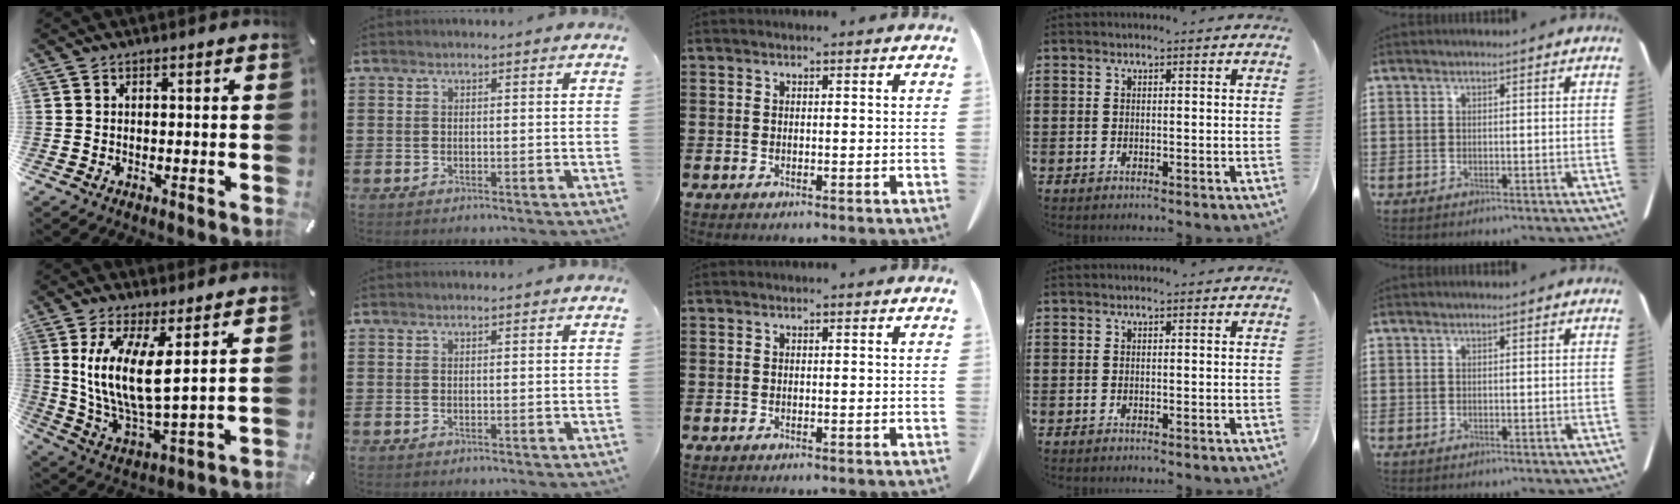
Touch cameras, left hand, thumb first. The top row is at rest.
{"thumb": {"total": 12.7, "force": [4.5, 4.1, 11.2], "torque": [-0.252, -0.024, 0.077]}}